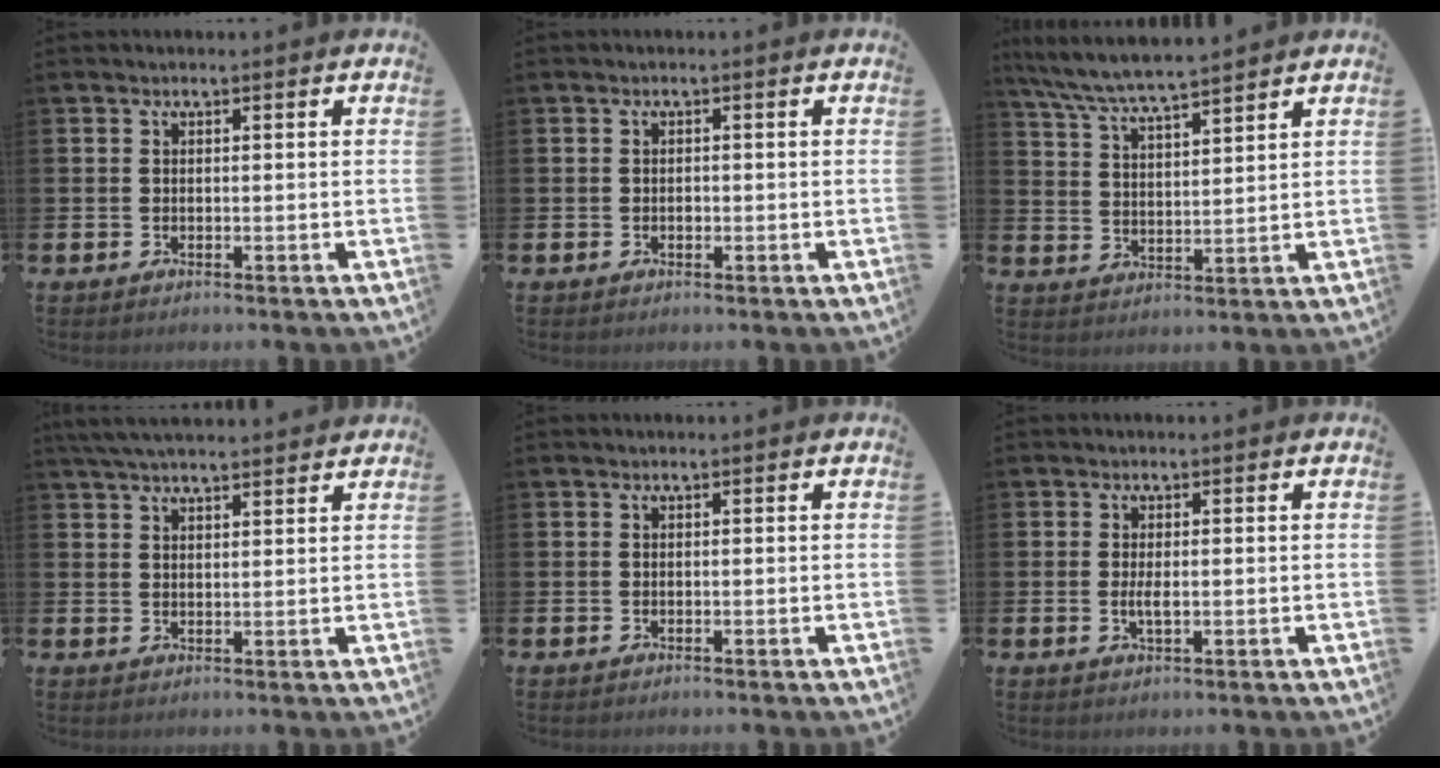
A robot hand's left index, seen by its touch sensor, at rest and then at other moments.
{"total": 0.6, "force": [-0.1, 0.5, 0.3], "torque": [-0.006, 0.001, -0.003]}
{"total": 6.6, "force": [6.4, 0.1, 1.8], "torque": [-0.059, -0.036, 0.114]}
{"total": 4.6, "force": [4.4, 0.5, 1.3], "torque": [-0.041, -0.008, 0.083]}
{"total": 0.0}
{"total": 1.8, "force": [0.0, 0.6, 1.7], "torque": [-0.032, 0.000, -0.002]}